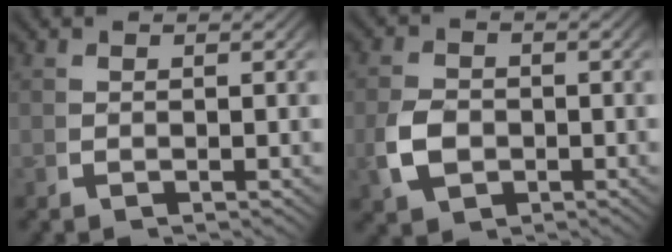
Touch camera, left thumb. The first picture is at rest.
{"total": 4.3, "force": [-0.9, 3.2, 2.7], "torque": [-0.067, -0.012, -0.011]}